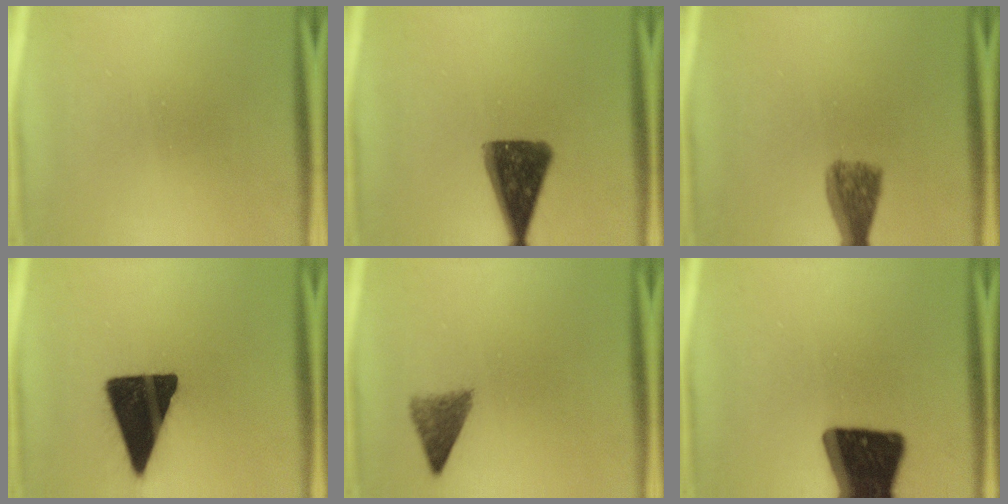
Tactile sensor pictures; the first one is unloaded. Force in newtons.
{"total": 12.4}
{"total": 5.6}
{"total": 18.1}
{"total": 3.9}
{"total": 19.6}